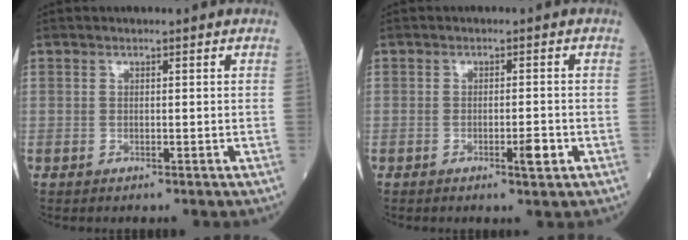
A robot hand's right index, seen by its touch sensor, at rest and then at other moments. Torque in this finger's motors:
{"motor_torque": [0.29, -0.10, 0.11, 0.00]}